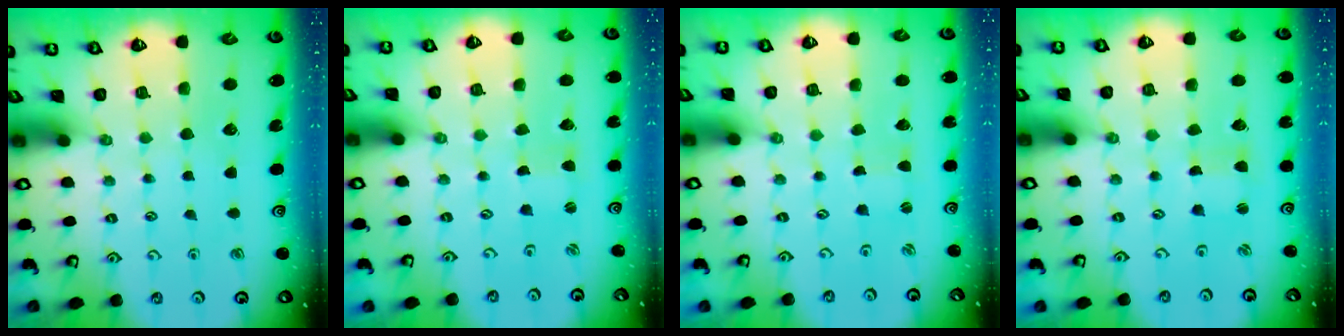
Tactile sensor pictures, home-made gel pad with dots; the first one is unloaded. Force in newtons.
{"total": 0.6, "press": 0.6, "slide": 0.0}
{"total": 0.0}
{"total": 0.9, "press": 0.9, "slide": 0.1}